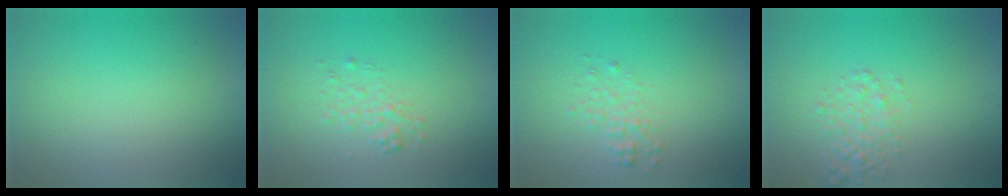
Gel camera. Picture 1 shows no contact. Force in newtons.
{"total": 1.4, "press": 1.4, "slide": 0.1}
{"total": 1.4, "press": 1.4, "slide": 0.1}
{"total": 2.2, "press": 2.2, "slide": 0.1}